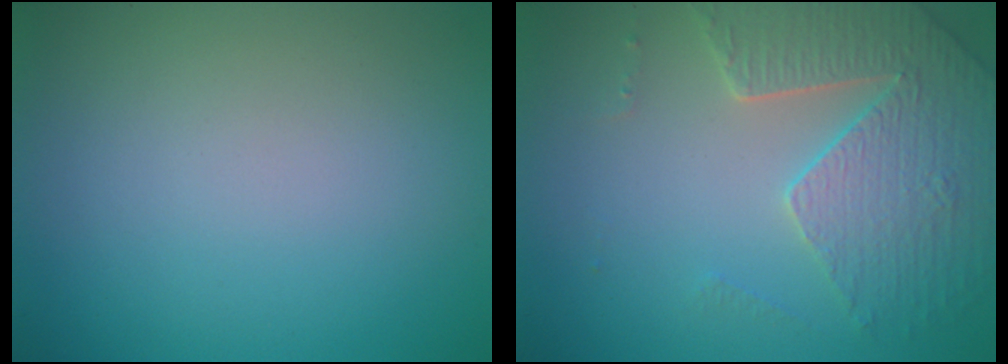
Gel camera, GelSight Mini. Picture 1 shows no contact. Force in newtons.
{"total": 4.5, "press": 4.2, "slide": 1.5}